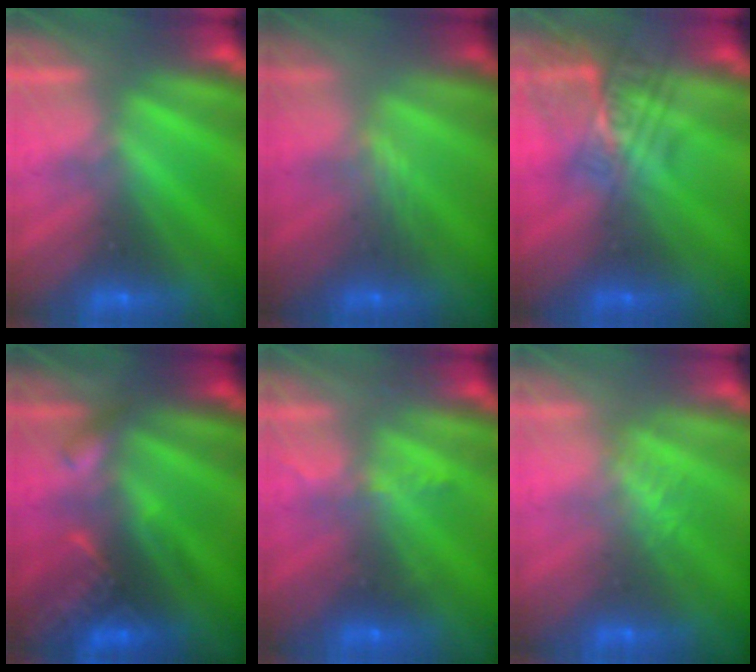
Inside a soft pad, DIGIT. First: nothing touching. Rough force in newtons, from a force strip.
{"total": 2.8}
{"total": 2.4}
{"total": 2.7}
{"total": 2.3}
{"total": 1.2}